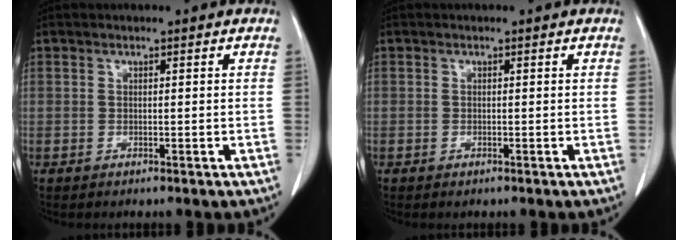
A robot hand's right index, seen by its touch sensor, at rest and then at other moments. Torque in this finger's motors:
{"motor_torque": [0.14, -0.09, -0.11, 0.01]}